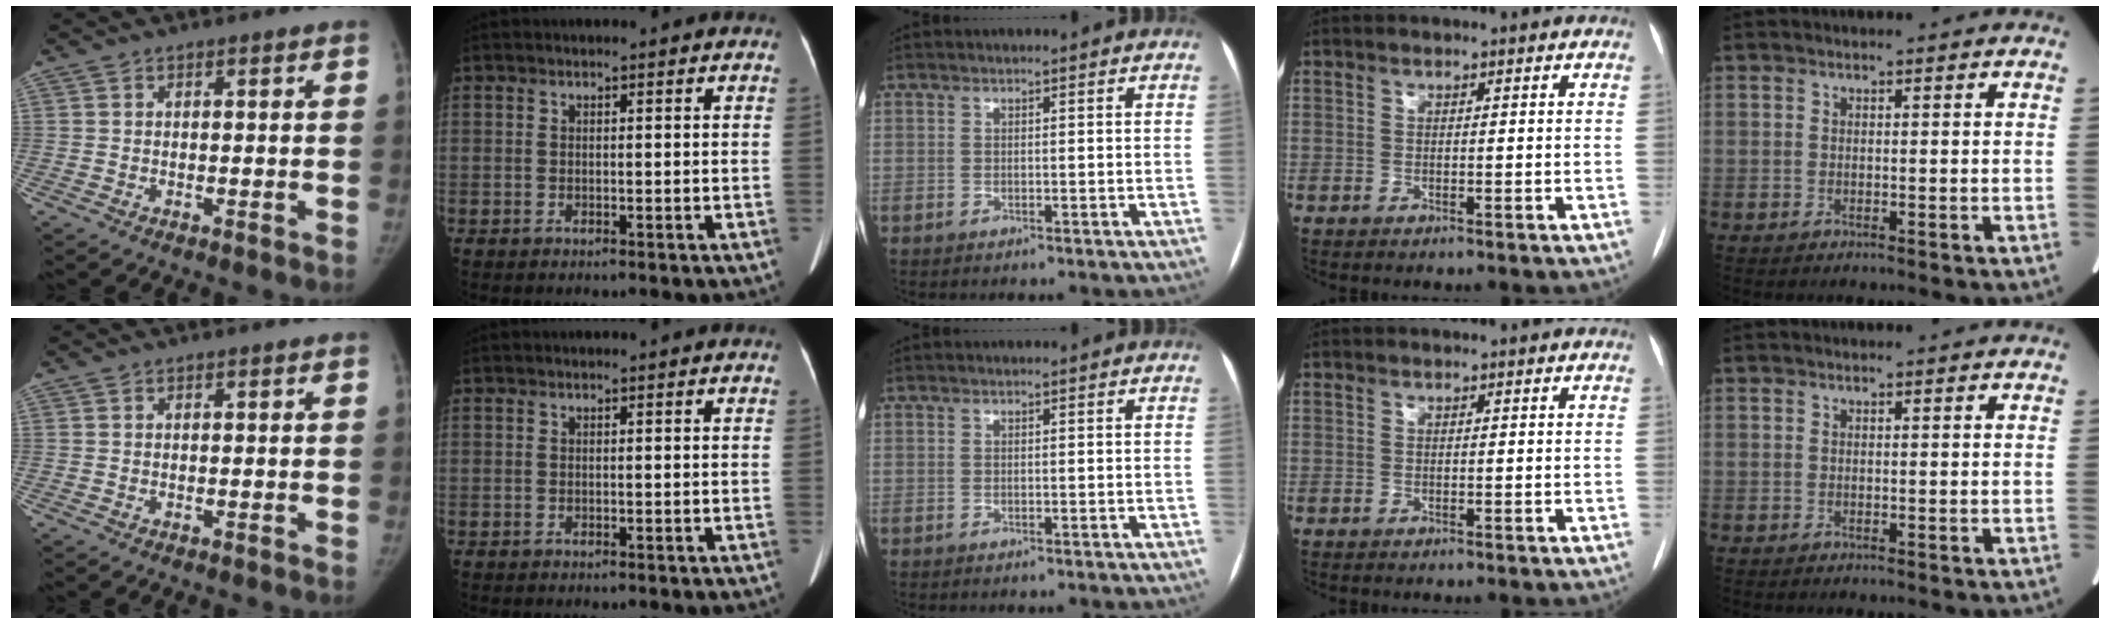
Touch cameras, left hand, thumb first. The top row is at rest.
{}